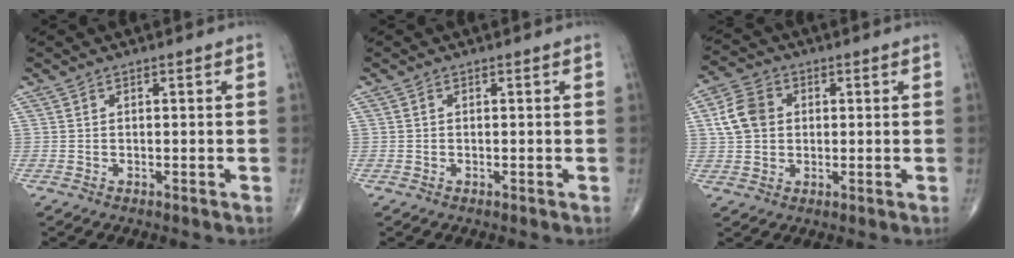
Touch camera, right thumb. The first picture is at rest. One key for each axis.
{"total": 0.0}
{"total": 7.7, "fx": 1.3, "fy": 6.1, "fz": 4.5, "tx": -0.078, "ty": 0.011, "tz": 0.019}